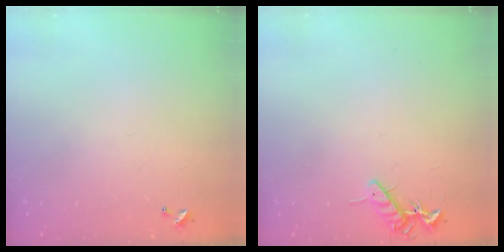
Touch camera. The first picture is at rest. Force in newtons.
{"total": 8.1, "press": 8.1, "slide": 0.8}